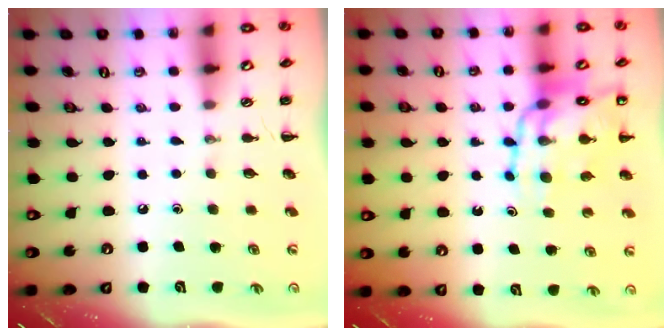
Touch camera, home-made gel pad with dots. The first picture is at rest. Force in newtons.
{"total": 13.0, "press": 12.6, "slide": 3.3}